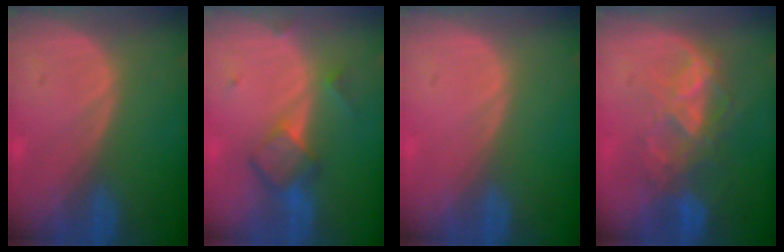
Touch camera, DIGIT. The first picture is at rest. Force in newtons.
{"total": 5.9, "press": 5.1, "slide": 3.0}
{"total": 0.0}
{"total": 7.3, "press": 6.8, "slide": 2.6}